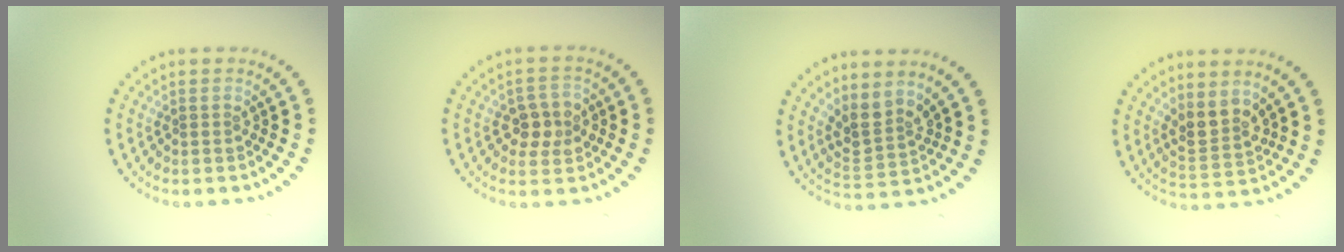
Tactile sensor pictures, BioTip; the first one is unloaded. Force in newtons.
{"total": 2.7, "press": 2.7, "slide": 0.4}
{"total": 2.7, "press": 2.0, "slide": 1.9}
{"total": 2.8, "press": 2.4, "slide": 1.3}